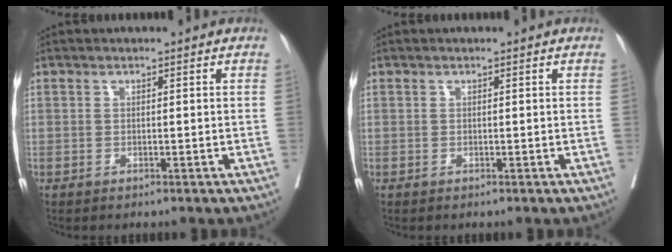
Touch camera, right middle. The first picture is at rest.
{"total": 0.0}